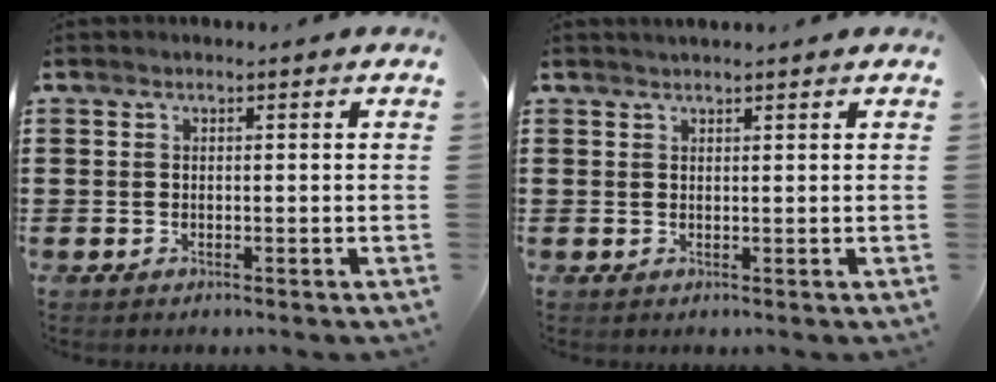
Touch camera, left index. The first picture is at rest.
{"total": 1.0, "force": [1.0, 0.2, 0.2], "torque": [-0.005, 0.000, 0.019]}